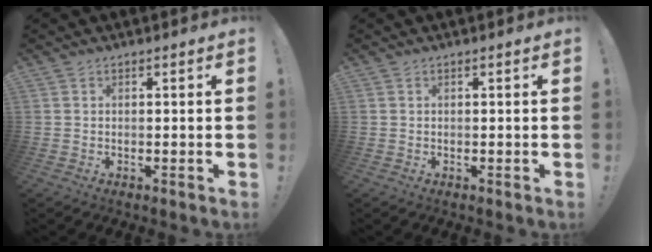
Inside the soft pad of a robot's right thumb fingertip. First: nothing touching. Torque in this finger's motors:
{"motor_torque": [-0.16, 0.14, 0.05, 0.09, 0.02]}